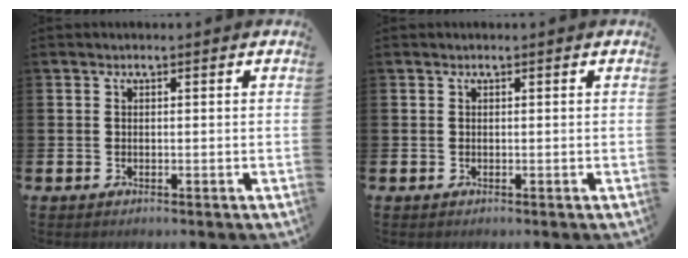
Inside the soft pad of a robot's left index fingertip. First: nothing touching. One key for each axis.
{"total": 0.0}